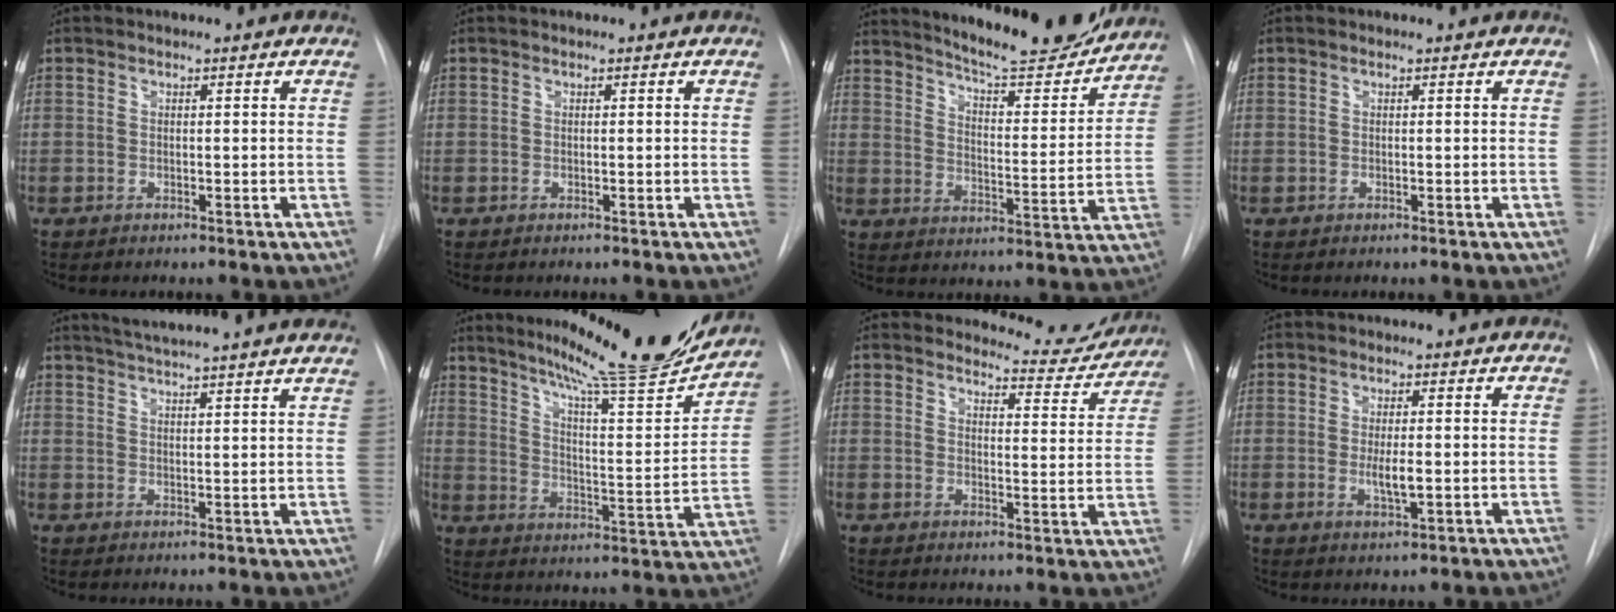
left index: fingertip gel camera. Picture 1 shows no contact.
{"total": 0.0}
{"total": 17.8, "force": [16.6, 1.6, 6.3], "torque": [-0.096, -0.042, 0.227]}
{"total": 0.0}
{"total": 16.1, "force": [14.4, -0.4, 7.2], "torque": [-0.122, 0.006, 0.186]}
{"total": 20.7, "force": [18.6, 0.1, 9.1], "torque": [-0.143, -0.057, 0.262]}
{"total": 7.9, "force": [7.7, 1.4, -0.5], "torque": [0.015, -0.034, 0.086]}
{"total": 3.3, "force": [-0.1, 0.7, 3.2], "torque": [-0.060, -0.005, -0.001]}